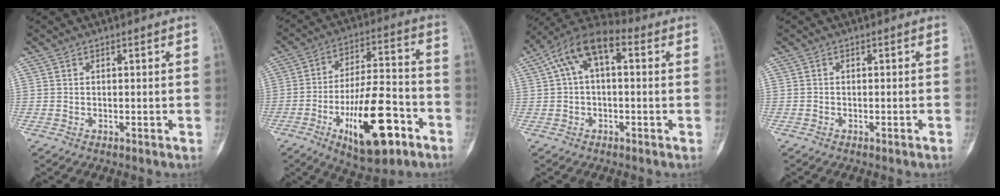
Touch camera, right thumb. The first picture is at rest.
{"total": 19.1, "force": [-8.3, 7.3, 15.5], "torque": [-0.245, 0.046, -0.124]}
{"total": 11.0, "force": [2.5, 5.5, 9.2], "torque": [-0.167, 0.043, 0.034]}
{"total": 0.5, "force": [-0.5, 0.0, 0.3], "torque": [-0.010, 0.001, -0.008]}